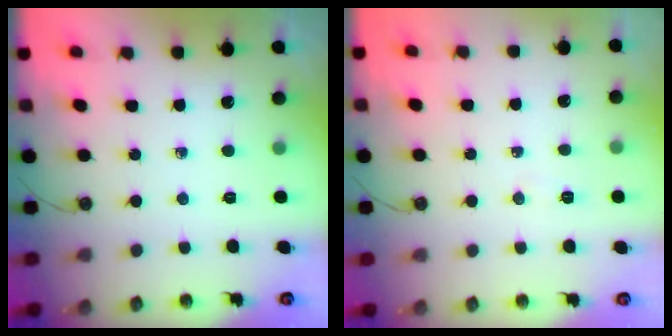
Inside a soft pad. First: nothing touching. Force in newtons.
{"total": 10.6, "press": 4.9, "slide": 9.4}